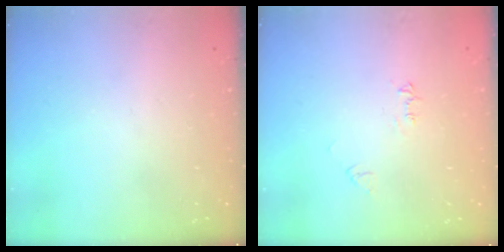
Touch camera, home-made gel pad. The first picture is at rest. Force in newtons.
{"total": 5.3, "press": 5.3, "slide": 0.6}